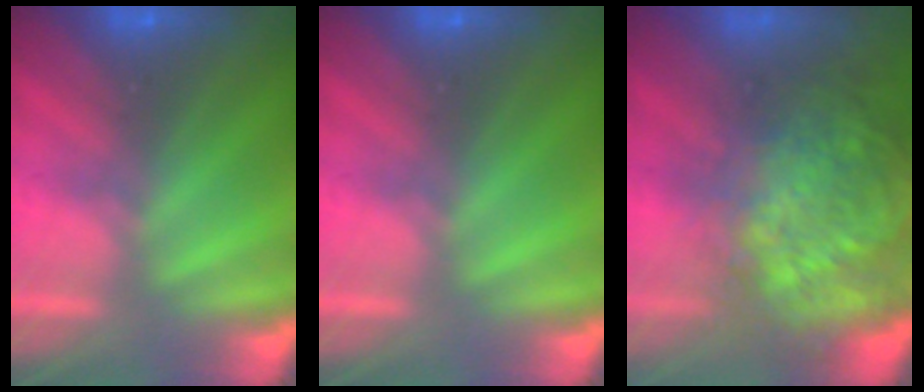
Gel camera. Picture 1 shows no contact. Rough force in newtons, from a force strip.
{"total": 0.0}
{"total": 8.8}